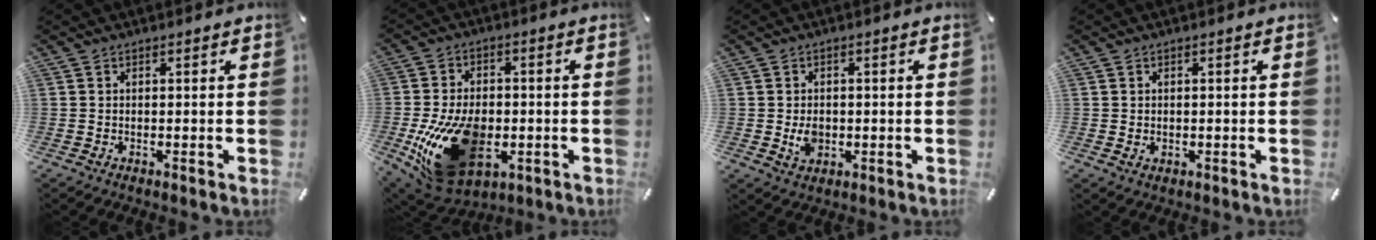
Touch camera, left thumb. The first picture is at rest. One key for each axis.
{"total": 21.6, "fx": -4.7, "fy": 14.3, "fz": 15.5, "tx": -0.281, "ty": 0.002, "tz": -0.064}
{"total": 4.2, "fx": -0.5, "fy": 3.3, "fz": 2.6, "tx": -0.052, "ty": -0.003, "tz": -0.013}
{"total": 1.0, "fx": 0.1, "fy": 0.9, "fz": 0.4, "tx": -0.009, "ty": 0.005, "tz": 0.000}